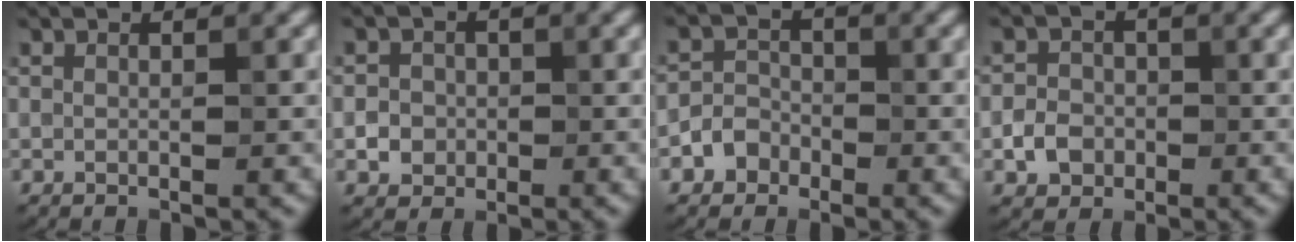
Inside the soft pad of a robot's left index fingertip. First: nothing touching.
{"total": 2.4, "force": [-0.5, 2.2, 0.7], "torque": [0.004, -0.001, -0.015]}
{"total": 2.2, "force": [-1.2, 1.8, 0.5], "torque": [0.008, 0.008, -0.032]}
{"total": 2.6, "force": [-0.8, 2.2, 1.0], "torque": [-0.013, 0.000, -0.018]}